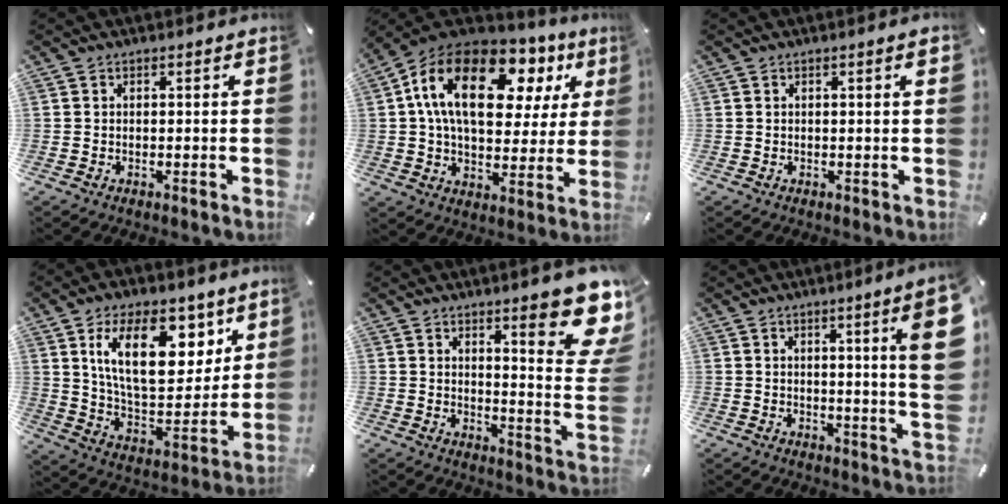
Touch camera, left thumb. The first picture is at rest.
{"total": 22.0, "force": [8.3, 12.7, 16.0], "torque": [-0.297, -0.018, 0.135]}
{"total": 1.7, "force": [0.3, 0.1, 1.6], "torque": [-0.029, 0.001, 0.005]}
{"total": 20.3, "force": [10.0, 10.9, 14.0], "torque": [-0.221, -0.030, 0.172]}
{"total": 16.1, "force": [9.8, 3.8, 12.2], "torque": [-0.158, -0.077, 0.156]}
{"total": 11.5, "force": [3.3, 0.0, 11.0], "torque": [-0.161, -0.022, 0.044]}